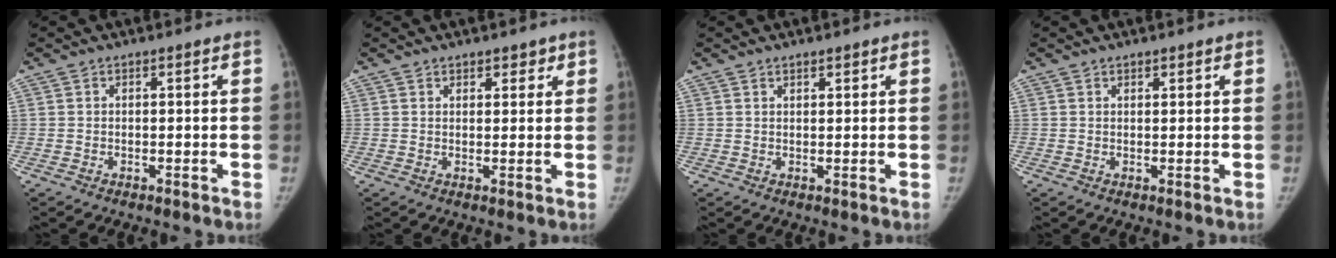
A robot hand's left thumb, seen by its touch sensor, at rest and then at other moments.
{"total": 2.4, "force": [1.7, 1.5, 0.9], "torque": [0.012, -0.009, 0.021]}
{"total": 1.3, "force": [1.0, 0.5, 0.6], "torque": [-0.004, -0.006, 0.015]}
{"total": 1.0, "force": [0.8, 0.5, 0.4], "torque": [0.001, -0.004, 0.010]}